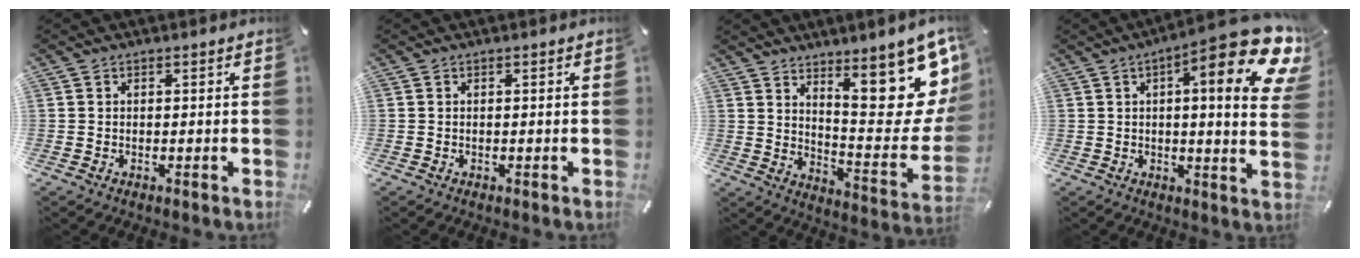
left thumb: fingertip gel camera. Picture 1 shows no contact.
{"total": 0.0}
{"total": 21.2, "force": [12.2, 7.4, 15.7], "torque": [-0.195, -0.105, 0.200]}
{"total": 19.4, "force": [8.9, 4.6, 16.6], "torque": [-0.231, -0.064, 0.127]}